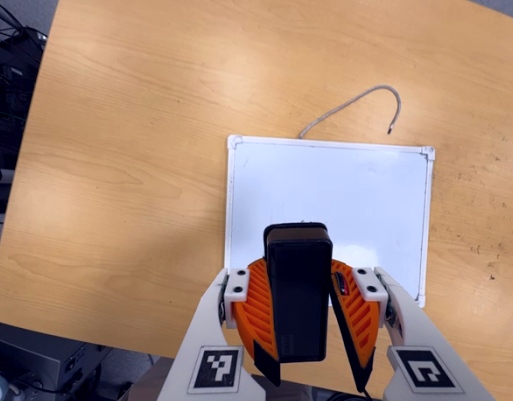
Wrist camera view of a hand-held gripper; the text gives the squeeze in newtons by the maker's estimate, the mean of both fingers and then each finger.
{"total": 9.5, "left": 9.7, "right": 9.2}